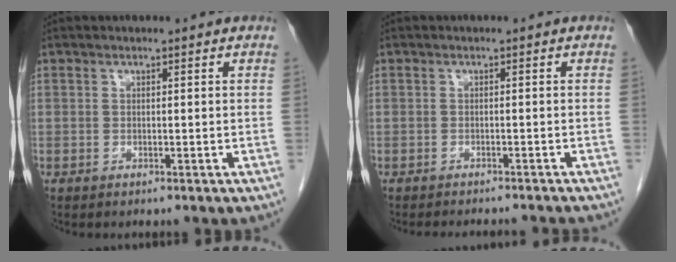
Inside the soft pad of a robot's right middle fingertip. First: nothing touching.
{"total": 9.3, "force": [-8.7, 0.8, 3.3], "torque": [-0.031, -0.011, -0.098]}